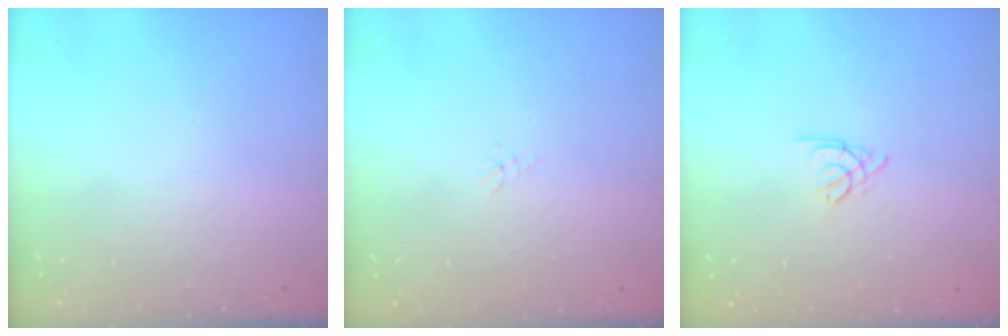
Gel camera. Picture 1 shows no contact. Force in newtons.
{"total": 1.2, "press": 1.1, "slide": 0.3}
{"total": 3.4, "press": 3.3, "slide": 0.6}